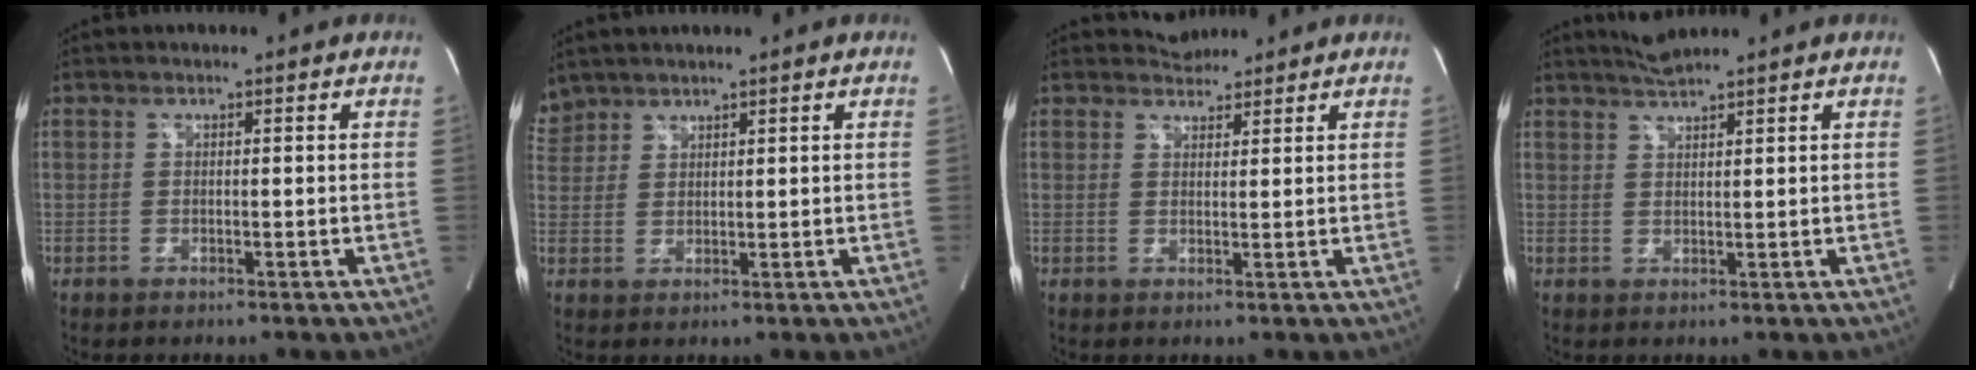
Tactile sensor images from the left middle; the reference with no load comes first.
{"total": 3.5, "force": [3.2, 1.3, -0.1], "torque": [-0.003, 0.018, 0.070]}
{"total": 2.4, "force": [2.3, 0.7, -0.3], "torque": [-0.001, 0.010, 0.039]}
{"total": 2.9, "force": [2.7, -0.5, 0.9], "torque": [-0.022, 0.007, 0.056]}